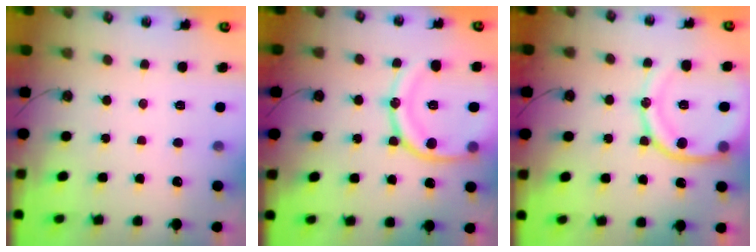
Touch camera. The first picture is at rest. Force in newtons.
{"total": 17.4, "press": 17.3, "slide": 1.6}
{"total": 16.1, "press": 16.0, "slide": 1.6}